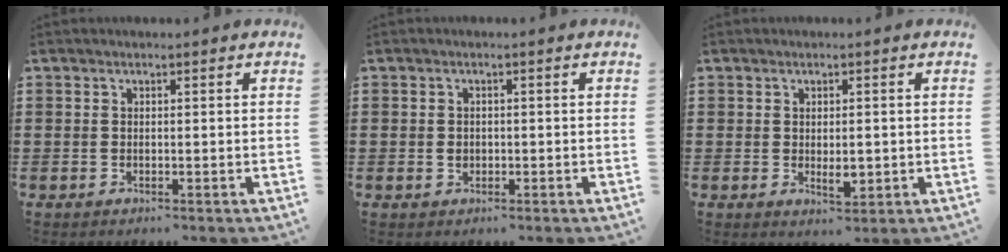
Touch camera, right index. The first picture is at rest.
{"total": 1.1, "force": [-0.2, 0.9, 0.7], "torque": [-0.016, 0.003, -0.004]}
{"total": 2.9, "force": [-0.1, 1.3, 2.6], "torque": [-0.038, -0.001, -0.003]}